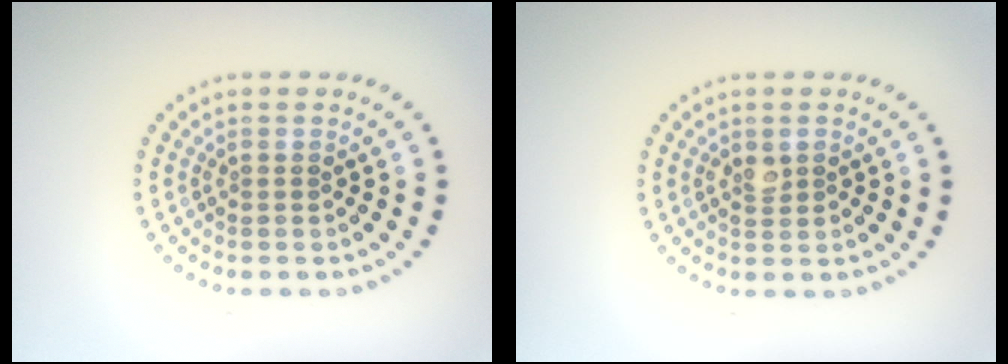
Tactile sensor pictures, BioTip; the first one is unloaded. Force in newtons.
{"total": 1.3, "press": 1.3, "slide": 0.0}